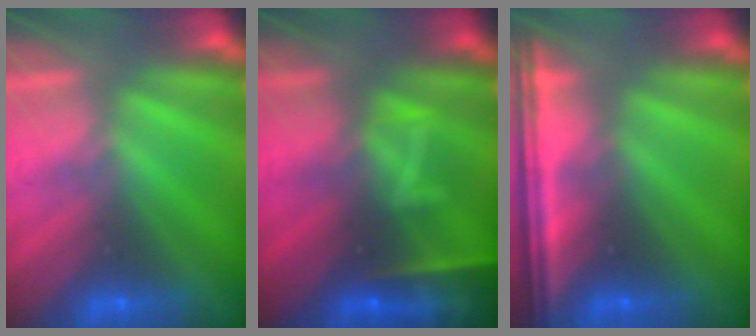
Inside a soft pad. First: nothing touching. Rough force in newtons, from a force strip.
{"total": 8.1}
{"total": 6.3}